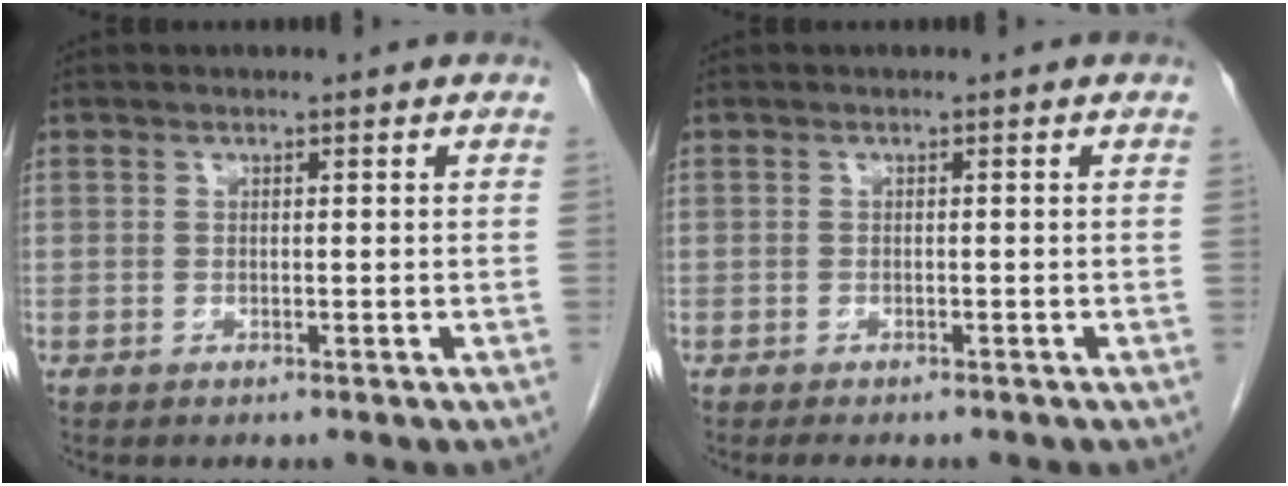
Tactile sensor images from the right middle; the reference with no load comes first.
{"total": 2.5, "force": [-2.1, 0.8, 1.1], "torque": [-0.020, -0.008, -0.023]}